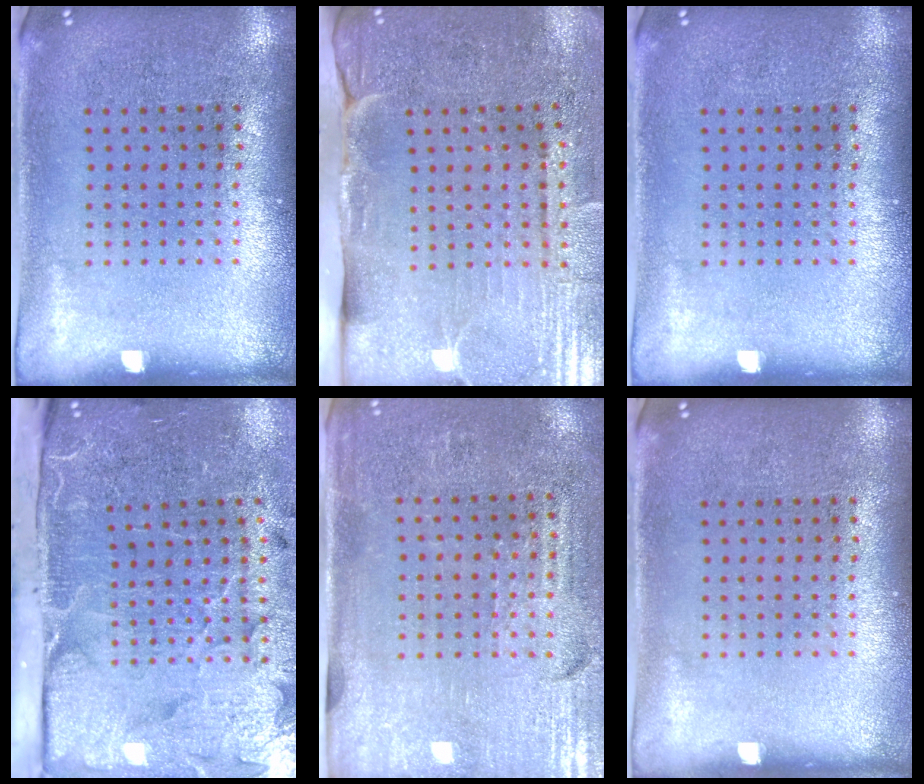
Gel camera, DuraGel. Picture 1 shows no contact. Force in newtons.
{"total": 4.2, "press": 3.8, "slide": 1.8}
{"total": 0.0}
{"total": 5.2, "press": 4.0, "slide": 3.3}
{"total": 3.4, "press": 3.1, "slide": 1.4}
{"total": 0.0}